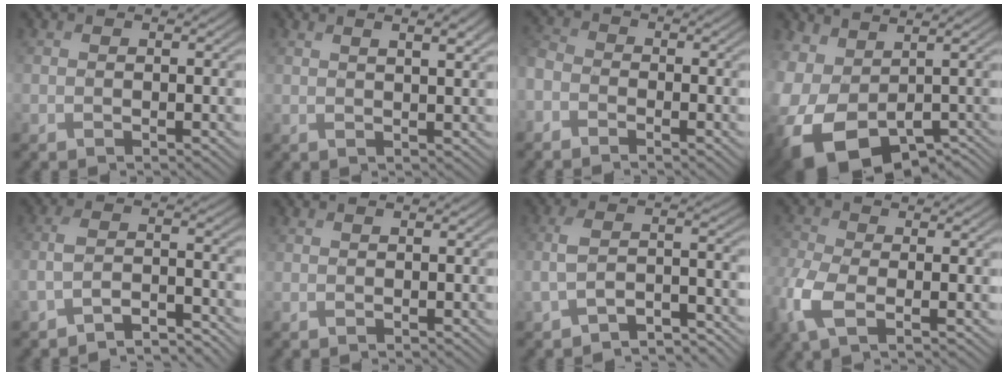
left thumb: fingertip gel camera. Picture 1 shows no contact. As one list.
[{"total": 4.3, "force": [2.3, 1.1, 3.5], "torque": [-0.051, 0.009, 0.029]}, {"total": 3.8, "force": [-2.5, 2.4, 1.6], "torque": [-0.048, 0.000, -0.068]}, {"total": 13.9, "force": [-1.7, 9.8, 9.7], "torque": [-0.239, -0.052, 0.022]}, {"total": 4.6, "force": [-3.8, 1.1, 2.4], "torque": [-0.050, 0.000, -0.075]}, {"total": 0.6, "force": [0.4, 0.1, 0.4], "torque": [-0.009, 0.002, 0.007]}, {"total": 5.9, "force": [-4.1, 2.0, 3.8], "torque": [-0.077, -0.004, -0.078]}, {"total": 6.9, "force": [-2.2, 3.6, 5.4], "torque": [-0.143, -0.010, -0.052]}]